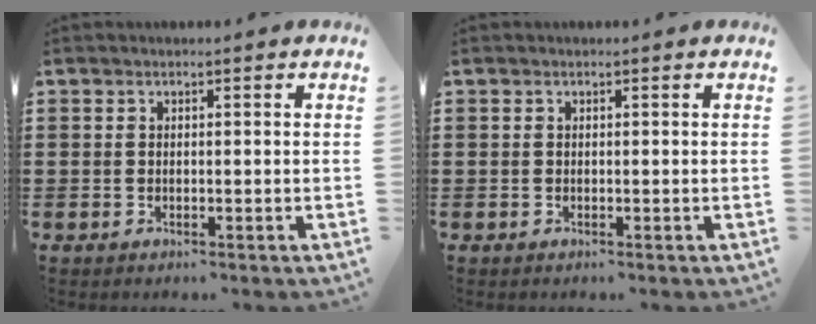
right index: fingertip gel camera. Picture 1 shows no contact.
{"total": 0.0}